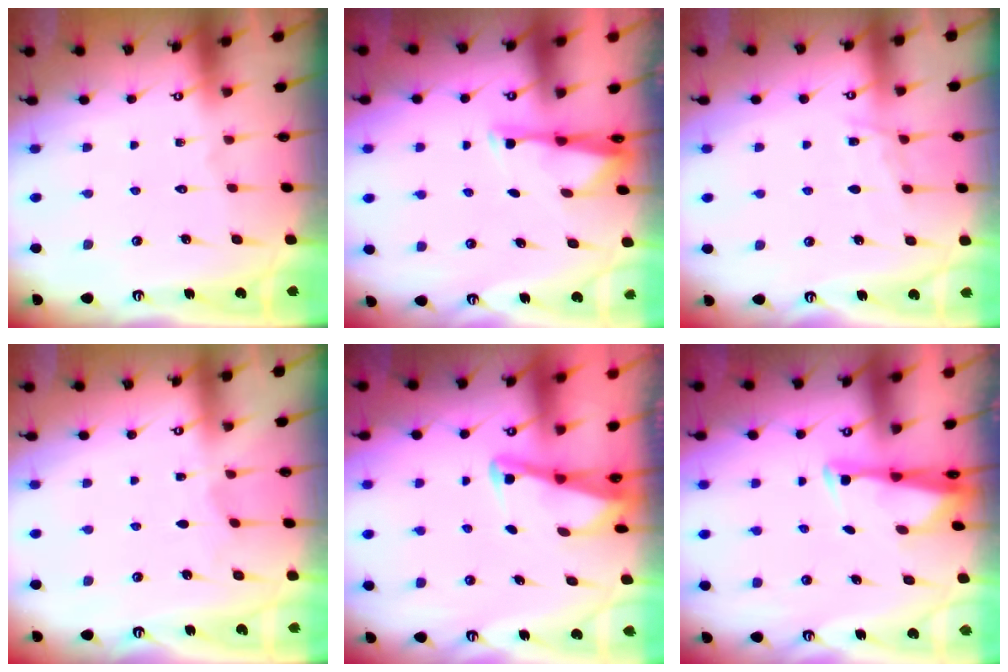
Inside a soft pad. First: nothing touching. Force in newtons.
{"total": 2.9, "press": 2.9, "slide": 0.6}
{"total": 5.6, "press": 5.5, "slide": 0.6}
{"total": 2.7, "press": 2.7, "slide": 0.2}
{"total": 3.0, "press": 3.0, "slide": 0.4}
{"total": 2.9, "press": 2.8, "slide": 0.7}